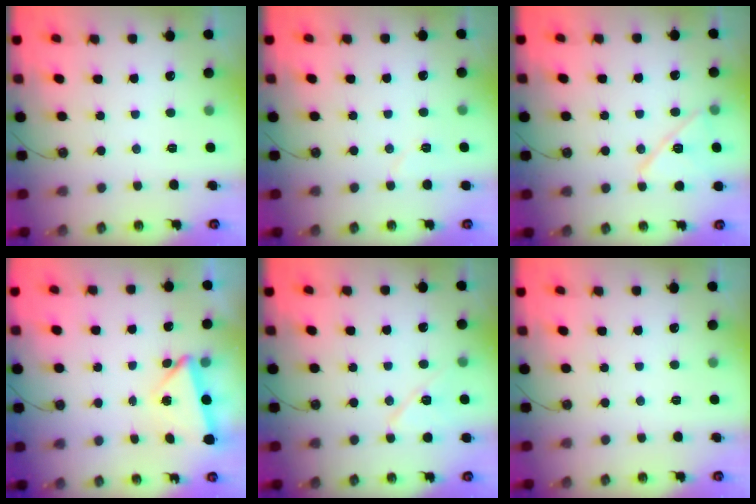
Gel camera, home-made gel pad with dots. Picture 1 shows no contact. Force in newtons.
{"total": 5.0, "press": 4.6, "slide": 2.0}
{"total": 12.7, "press": 12.7, "slide": 0.7}
{"total": 4.3, "press": 4.1, "slide": 1.0}
{"total": 8.9, "press": 8.9, "slide": 0.9}
{"total": 0.0}